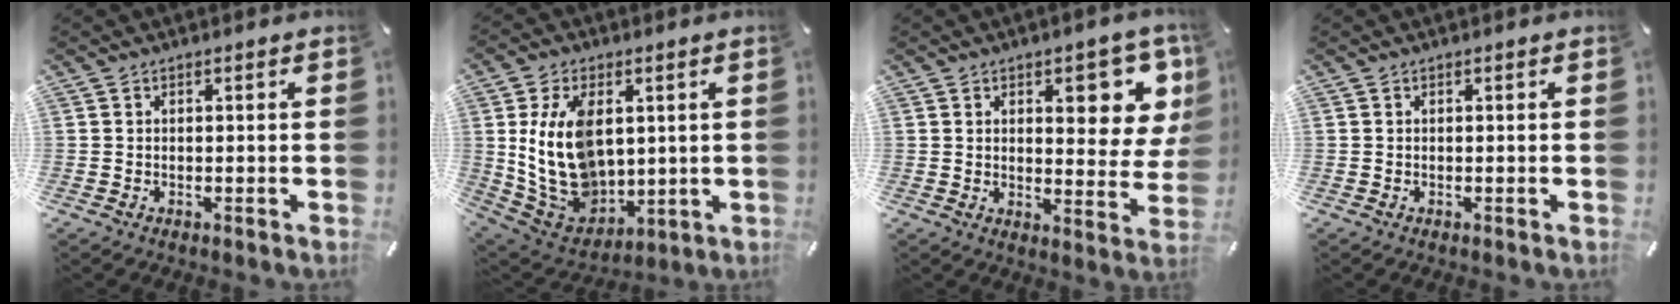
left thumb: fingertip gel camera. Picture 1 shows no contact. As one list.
[{"total": 15.7, "force": [3.1, 10.9, 10.8], "torque": [-0.235, -0.016, 0.061]}, {"total": 12.6, "force": [6.0, 5.4, 9.6], "torque": [-0.111, -0.033, 0.097]}, {"total": 0.0}]